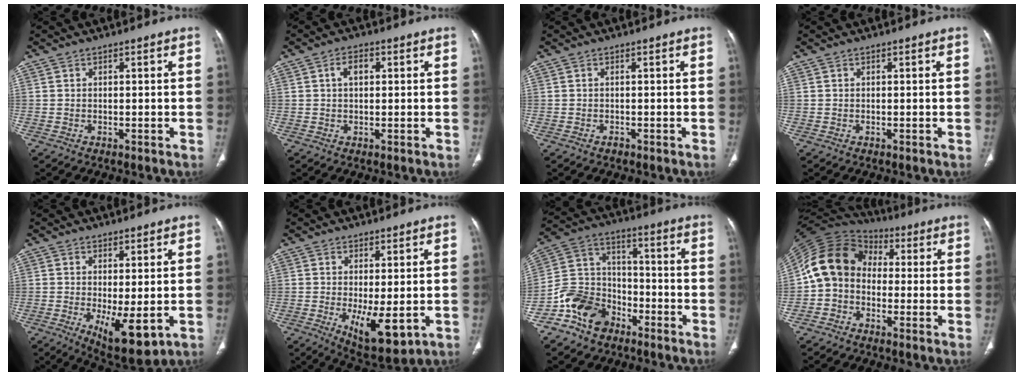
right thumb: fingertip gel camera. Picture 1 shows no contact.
{"total": 3.3, "force": [0.8, 2.0, 2.5], "torque": [-0.041, 0.008, 0.013]}
{"total": 0.5, "force": [-0.4, 0.3, 0.2], "torque": [-0.003, 0.000, -0.006]}
{"total": 0.0}
{"total": 8.7, "force": [-1.7, 3.1, 8.0], "torque": [-0.120, -0.025, -0.013]}
{"total": 8.9, "force": [-1.7, 3.3, 8.1], "torque": [-0.121, -0.027, -0.013]}
{"total": 11.8, "force": [-7.3, 8.1, 4.5], "torque": [-0.070, 0.066, -0.142]}
{"total": 12.4, "force": [-0.8, 10.1, 7.2], "torque": [-0.131, 0.043, -0.033]}